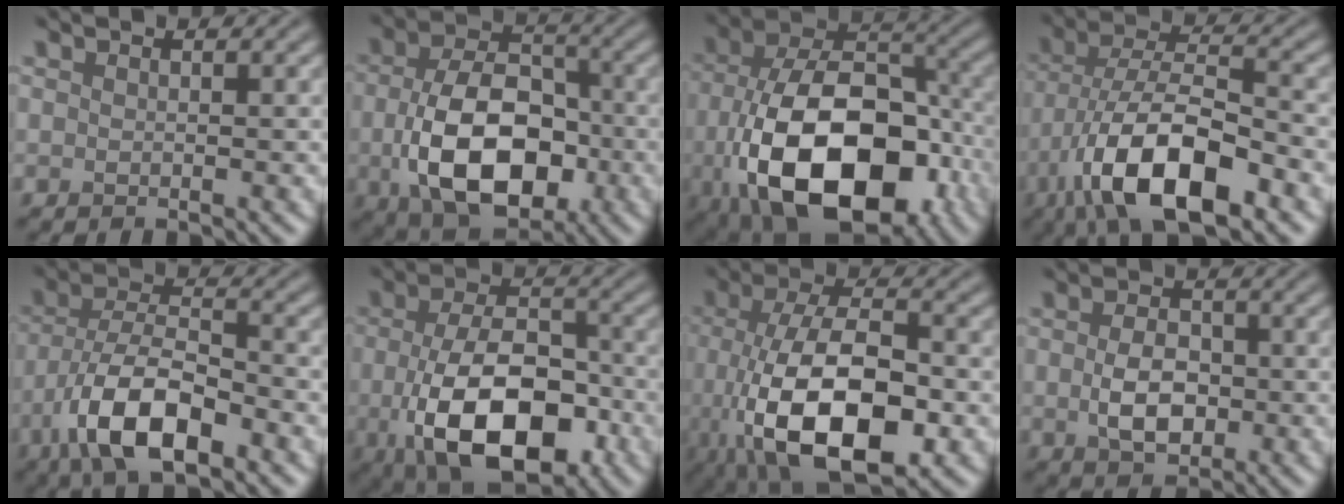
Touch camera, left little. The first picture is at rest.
{"total": 11.2, "force": [-2.3, 7.0, 8.4], "torque": [-0.164, -0.021, -0.032]}
{"total": 16.0, "force": [-5.1, 9.4, 11.9], "torque": [-0.205, -0.036, -0.075]}
{"total": 11.4, "force": [-5.7, 4.3, 8.9], "torque": [-0.167, -0.001, -0.106]}
{"total": 8.8, "force": [-4.5, 3.5, 6.7], "torque": [-0.128, 0.004, -0.091]}
{"total": 11.8, "force": [-3.6, 6.4, 9.3], "torque": [-0.175, -0.020, -0.060]}
{"total": 12.6, "force": [-3.7, 5.8, 10.5], "torque": [-0.199, -0.020, -0.066]}
{"total": 4.3, "force": [-0.7, 2.8, 3.2], "torque": [-0.063, -0.004, -0.013]}